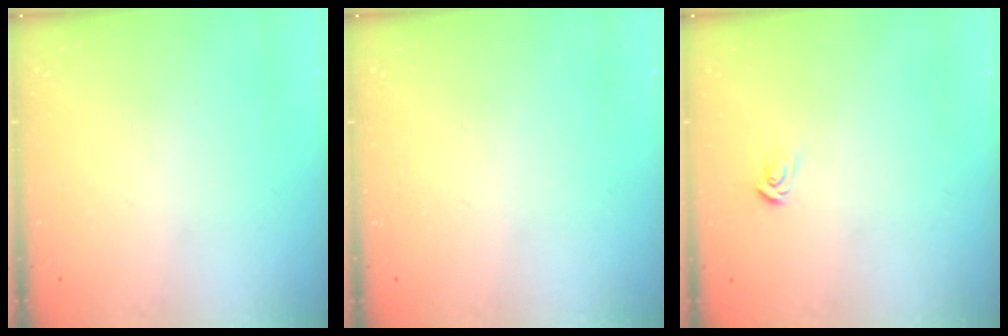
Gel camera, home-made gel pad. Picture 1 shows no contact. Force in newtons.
{"total": 0.0}
{"total": 2.7, "press": 2.7, "slide": 0.3}